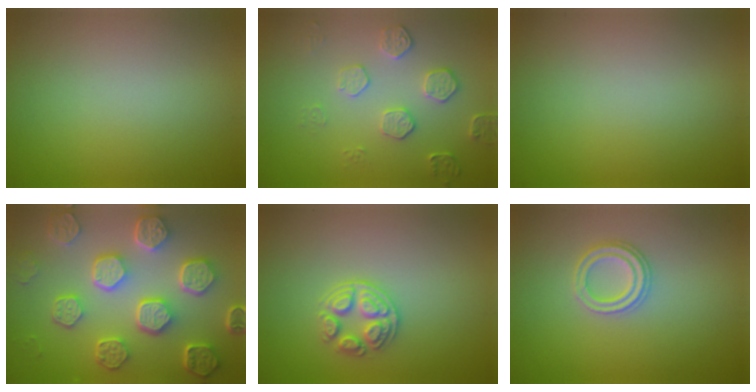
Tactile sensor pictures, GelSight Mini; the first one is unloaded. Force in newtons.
{"total": 2.2, "press": 1.8, "slide": 1.2}
{"total": 0.0}
{"total": 8.1, "press": 6.2, "slide": 5.3}
{"total": 2.7, "press": 2.5, "slide": 0.9}
{"total": 2.2, "press": 2.1, "slide": 0.6}